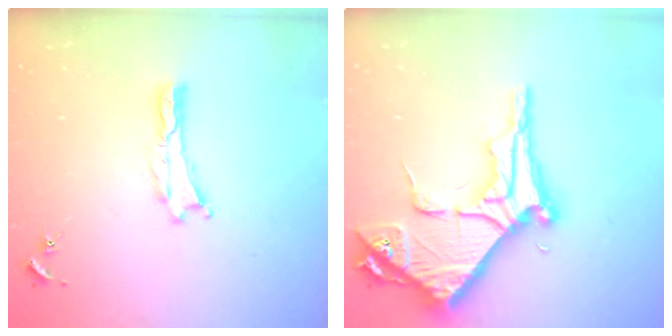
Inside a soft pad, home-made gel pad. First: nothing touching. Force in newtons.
{"total": 11.0, "press": 10.9, "slide": 1.2}